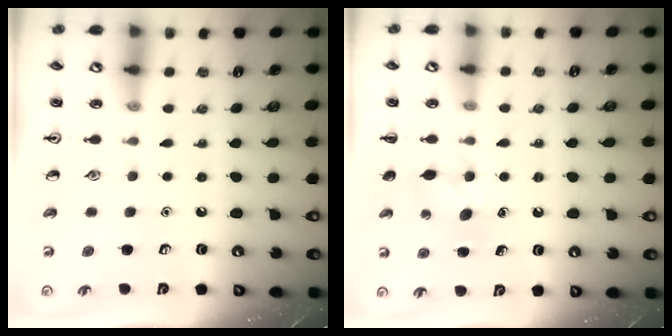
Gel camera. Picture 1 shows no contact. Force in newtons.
{"total": 4.8, "press": 4.6, "slide": 1.2}